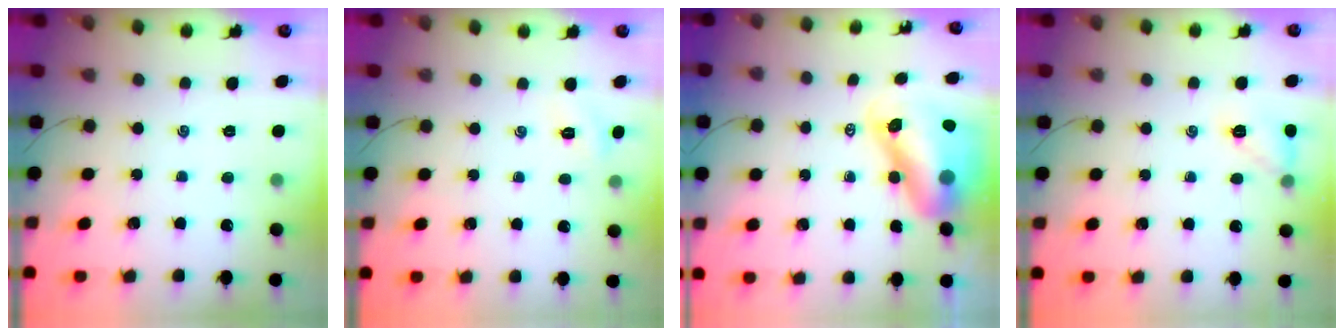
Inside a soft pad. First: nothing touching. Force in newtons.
{"total": 3.2, "press": 3.1, "slide": 0.9}
{"total": 12.7, "press": 12.1, "slide": 3.9}
{"total": 9.2, "press": 9.0, "slide": 1.5}